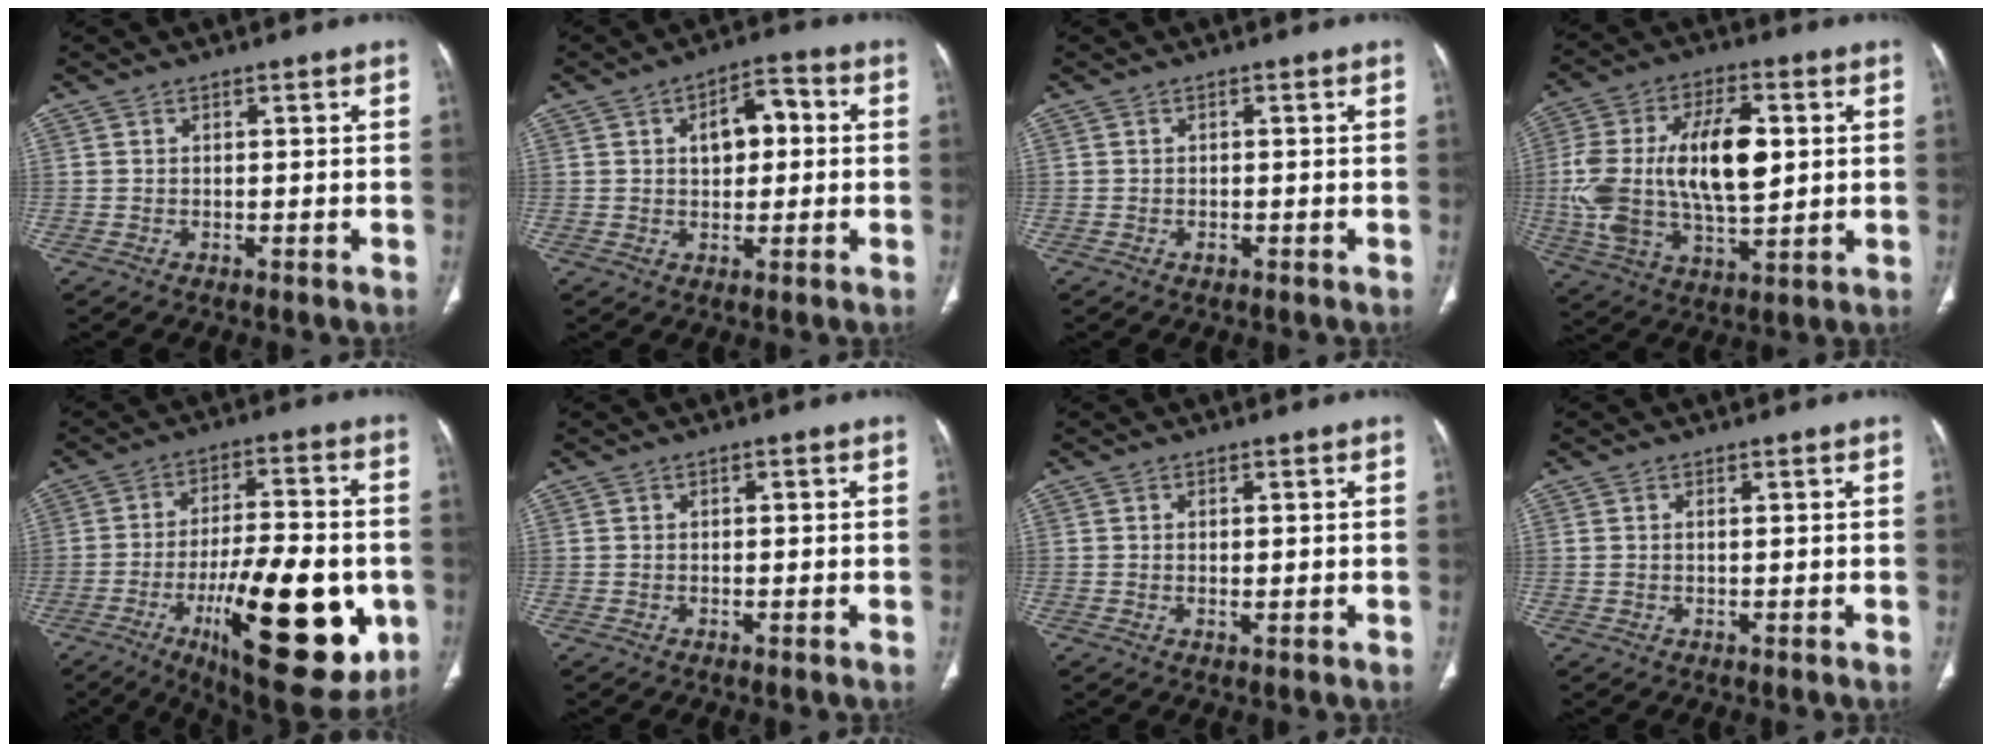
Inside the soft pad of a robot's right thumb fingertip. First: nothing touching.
{"total": 7.5, "force": [1.2, 4.5, 5.9], "torque": [-0.068, 0.019, 0.013]}
{"total": 0.8, "force": [-0.4, 0.6, 0.4], "torque": [-0.006, 0.003, -0.006]}
{"total": 21.1, "force": [1.9, 10.5, 18.2], "torque": [-0.343, 0.003, 0.037]}
{"total": 26.1, "force": [-8.1, 9.2, 23.0], "torque": [-0.313, 0.004, -0.105]}
{"total": 0.7, "force": [0.1, 0.4, 0.5], "torque": [-0.004, 0.002, 0.000]}
{"total": 1.7, "force": [0.1, 0.8, 1.5], "torque": [-0.029, -0.005, 0.001]}
{"total": 0.9, "force": [0.2, 0.4, 0.8], "torque": [-0.027, 0.007, 0.007]}